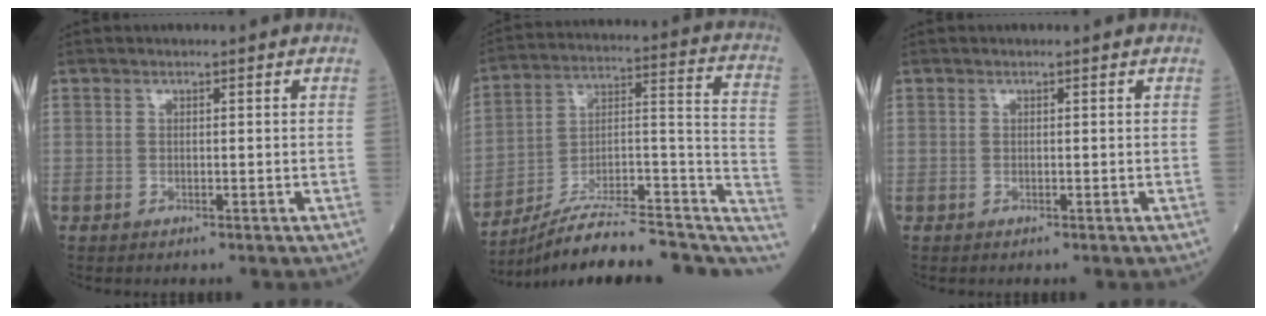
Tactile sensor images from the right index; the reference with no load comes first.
{"total": 21.4, "force": [-17.4, 5.4, 11.3], "torque": [-0.122, 0.057, -0.262]}
{"total": 0.0}